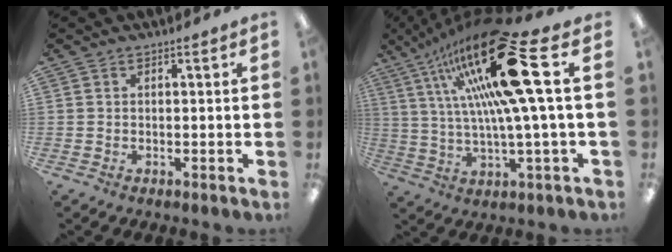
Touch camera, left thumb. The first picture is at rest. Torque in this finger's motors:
{"motor_torque": [2.49, 2.52, 1.93, -0.84, 0.27]}